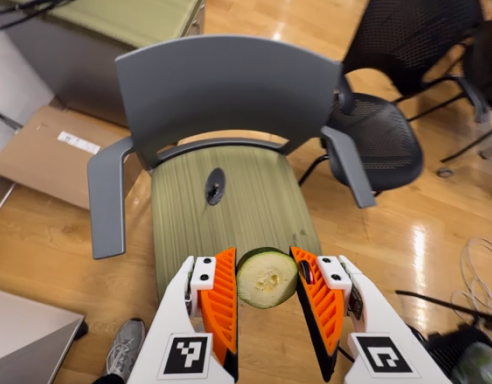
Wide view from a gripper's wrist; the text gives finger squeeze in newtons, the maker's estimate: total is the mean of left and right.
{"total": 10.2, "left": 10.8, "right": 9.5}